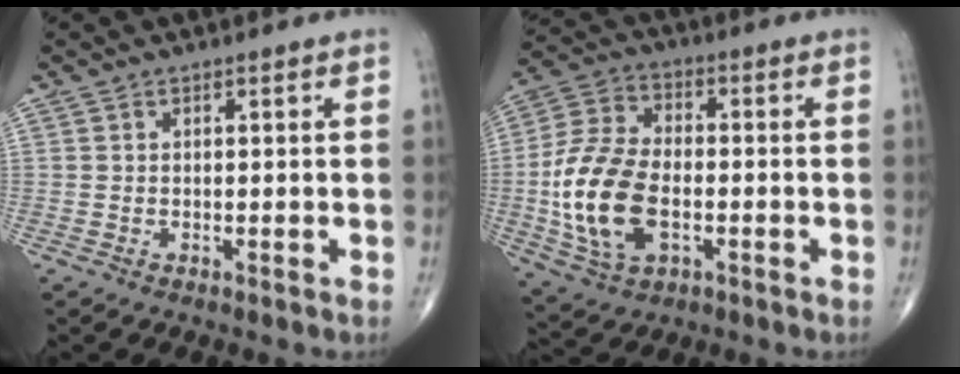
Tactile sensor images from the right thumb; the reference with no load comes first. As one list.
[{"total": 16.2, "force": [-2.9, 9.6, 12.8], "torque": [-0.258, 0.012, -0.052]}]